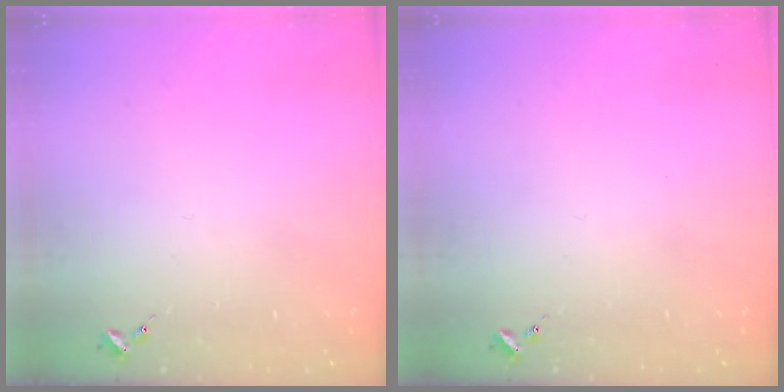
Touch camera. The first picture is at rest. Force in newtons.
{"total": 0.0}